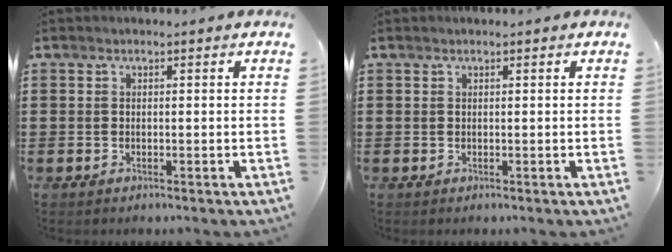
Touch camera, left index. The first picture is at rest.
{"total": 0.0}